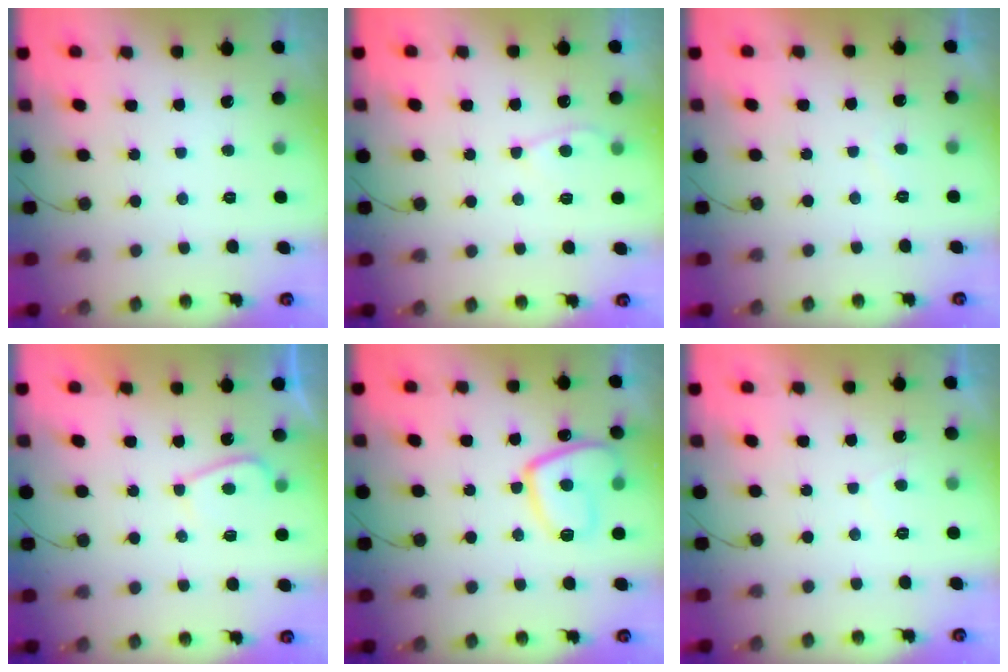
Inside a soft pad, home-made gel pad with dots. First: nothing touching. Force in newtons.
{"total": 4.1, "press": 4.1, "slide": 0.4}
{"total": 0.6, "press": 0.3, "slide": 0.5}
{"total": 3.5, "press": 3.4, "slide": 0.8}
{"total": 12.2, "press": 12.2, "slide": 1.2}
{"total": 1.0, "press": 0.8, "slide": 0.6}